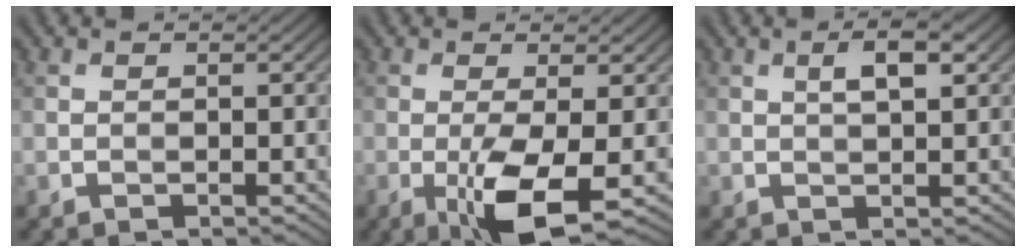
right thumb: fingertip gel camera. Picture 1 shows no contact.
{"total": 6.9, "force": [-2.1, 1.6, 6.4], "torque": [-0.122, -0.002, -0.038]}
{"total": 3.3, "force": [1.2, 0.9, 2.9], "torque": [-0.051, 0.006, 0.020]}